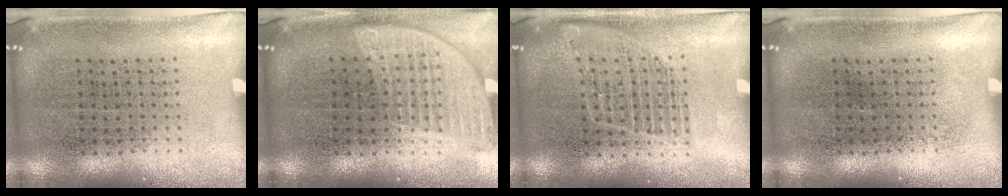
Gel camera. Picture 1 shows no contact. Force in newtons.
{"total": 1.1, "press": 1.1, "slide": 0.3}
{"total": 1.3, "press": 1.2, "slide": 0.5}
{"total": 0.0}